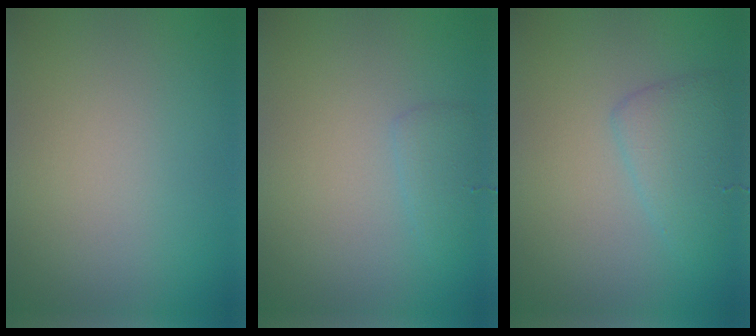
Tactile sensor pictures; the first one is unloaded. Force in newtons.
{"total": 1.4, "press": 1.4, "slide": 0.1}
{"total": 2.8, "press": 2.8, "slide": 0.3}